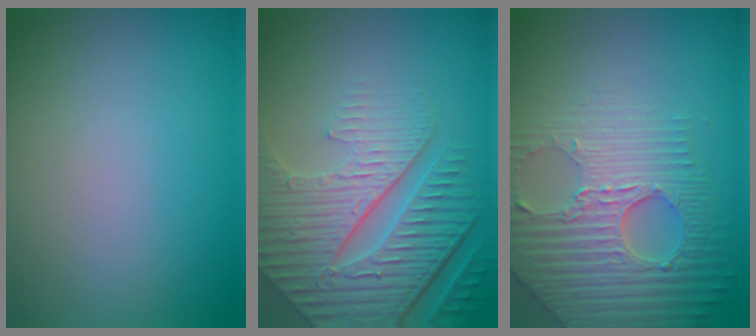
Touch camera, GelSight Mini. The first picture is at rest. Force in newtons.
{"total": 8.7, "press": 6.1, "slide": 6.1}
{"total": 7.5, "press": 5.4, "slide": 5.2}